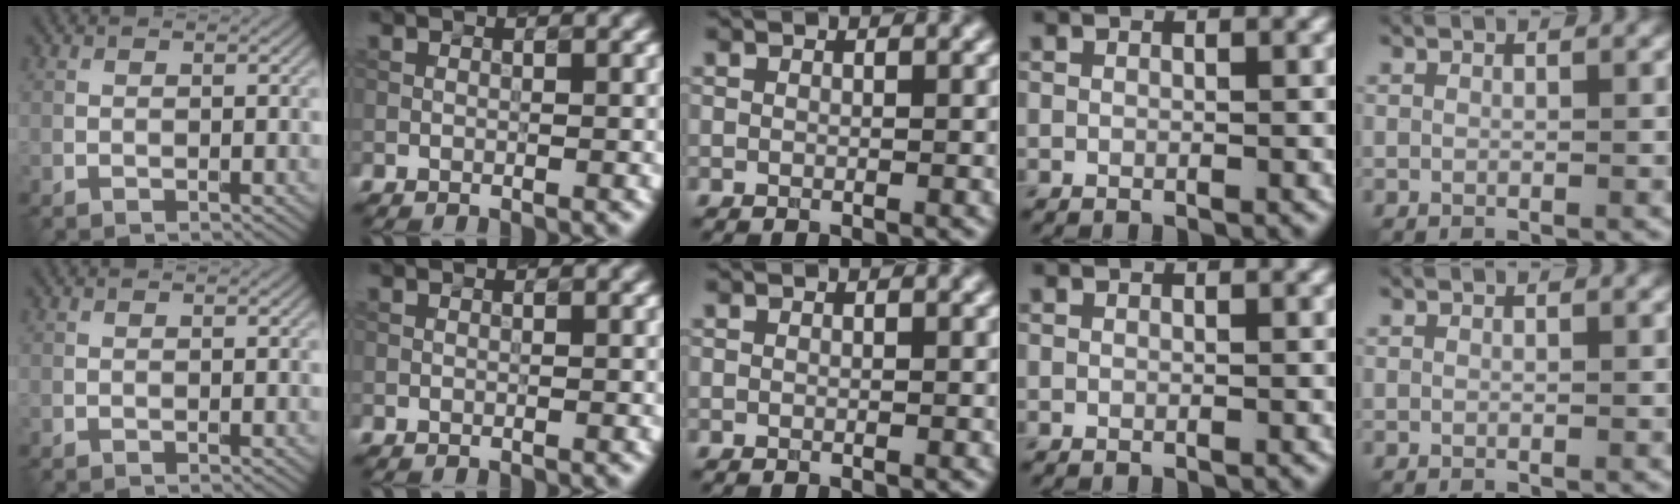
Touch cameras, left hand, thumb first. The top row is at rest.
{}